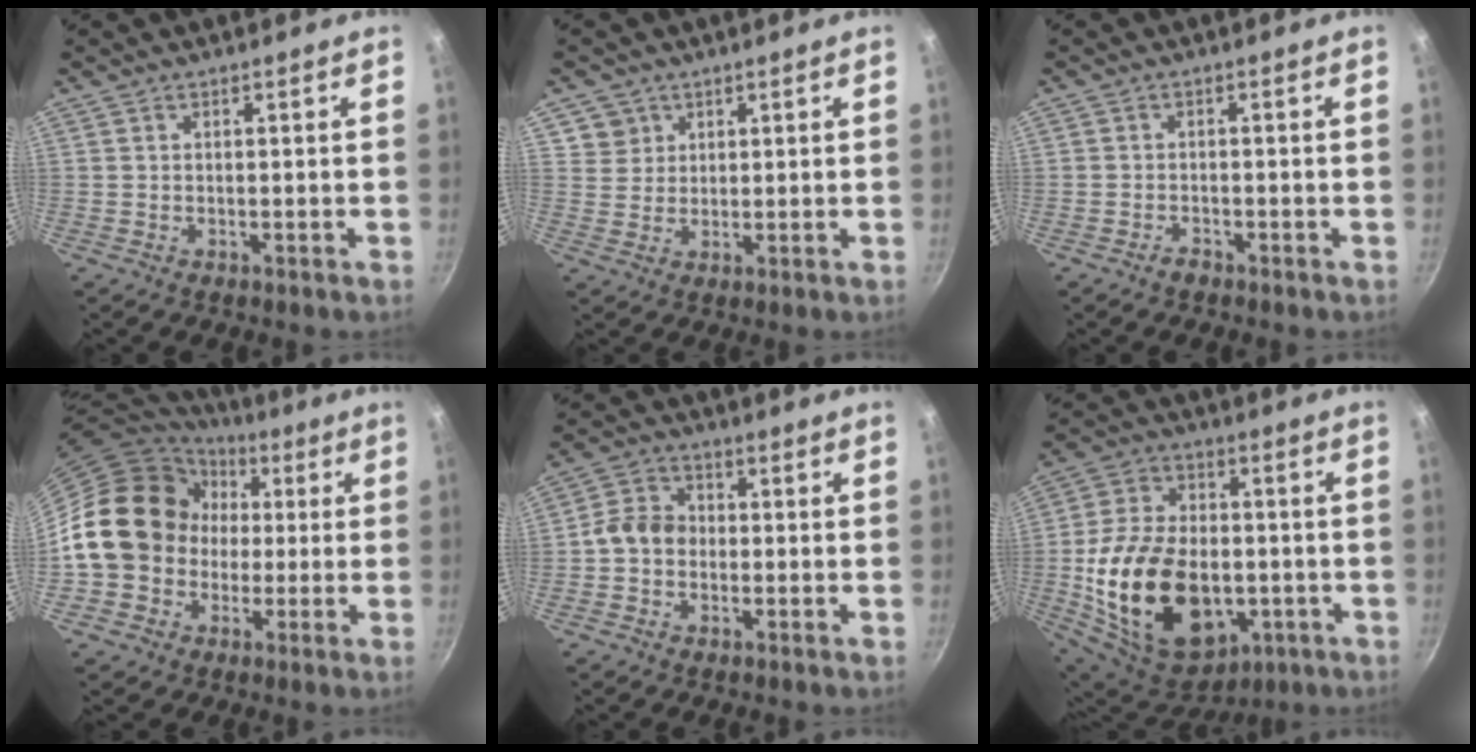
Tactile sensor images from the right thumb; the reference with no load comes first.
{"total": 4.4, "force": [2.1, 3.8, 0.2], "torque": [0.030, 0.006, 0.038]}
{"total": 1.5, "force": [-1.3, 0.7, 0.4], "torque": [-0.006, 0.017, -0.022]}
{"total": 17.9, "force": [0.2, 15.7, 8.6], "torque": [-0.125, 0.040, 0.004]}
{"total": 6.5, "force": [-0.8, 5.4, 3.6], "torque": [-0.041, 0.021, -0.029]}
{"total": 25.9, "force": [-4.4, 16.9, 19.1], "torque": [-0.329, 0.018, -0.056]}